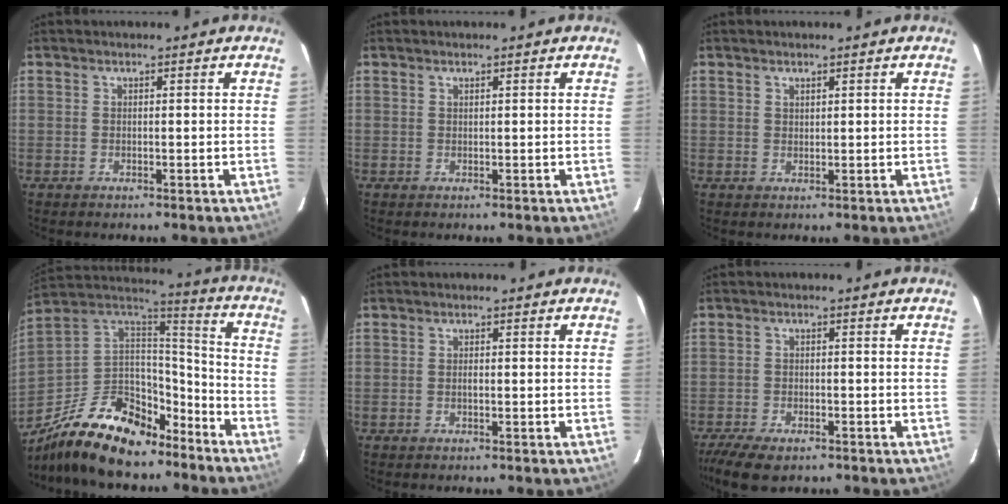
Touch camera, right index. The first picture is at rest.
{"total": 0.5, "force": [0.3, -0.3, -0.3], "torque": [0.004, -0.001, 0.007]}
{"total": 0.9, "force": [0.8, 0.2, -0.1], "torque": [0.003, 0.000, 0.015]}
{"total": 24.8, "force": [-17.3, 11.3, 13.7], "torque": [-0.276, 0.006, -0.270]}
{"total": 0.6, "force": [-0.2, 0.3, 0.5], "torque": [-0.009, 0.000, -0.004]}
{"total": 8.2, "force": [-6.3, 3.0, 4.3], "torque": [-0.112, -0.027, -0.110]}